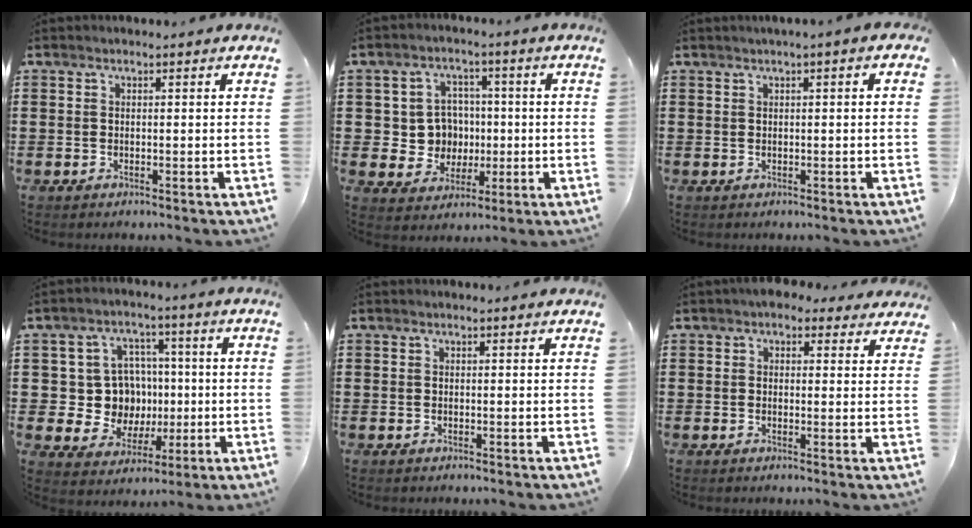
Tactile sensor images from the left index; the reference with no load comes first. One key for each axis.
{"total": 6.9, "fx": 0.4, "fy": 6.5, "fz": 2.3, "tx": -0.063, "ty": 0.015, "tz": 0.012}
{"total": 1.0, "fx": 0.2, "fy": -0.1, "fz": 1.0, "tx": -0.014, "ty": -0.004, "tz": 0.005}
{"total": 9.6, "fx": 0.8, "fy": 8.9, "fz": 3.4, "tx": -0.069, "ty": 0.009, "tz": 0.025}
{"total": 0.0}
{"total": 3.1, "fx": 2.3, "fy": 1.8, "fz": 1.0, "tx": -0.021, "ty": 0.003, "tz": 0.040}